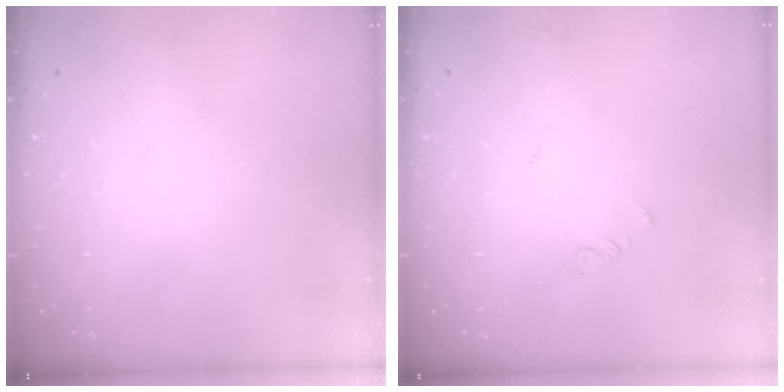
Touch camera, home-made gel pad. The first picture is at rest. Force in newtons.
{"total": 1.9, "press": 1.9, "slide": 0.4}